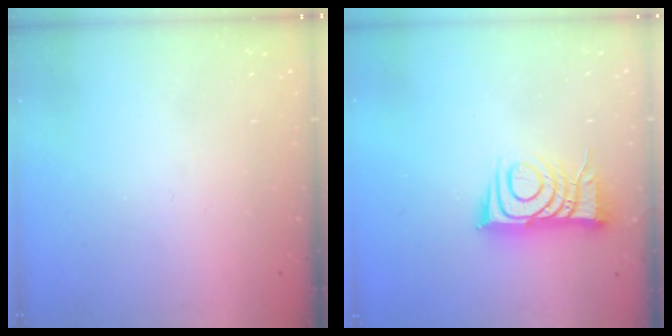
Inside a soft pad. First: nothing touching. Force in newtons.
{"total": 9.8, "press": 9.8, "slide": 1.2}